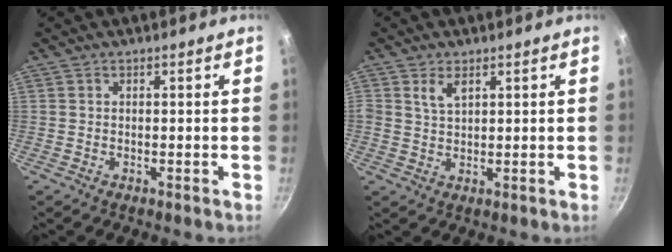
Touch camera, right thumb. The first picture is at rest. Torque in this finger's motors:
{"motor_torque": [-0.04, 0.08, 0.44, 0.26, 0.05]}